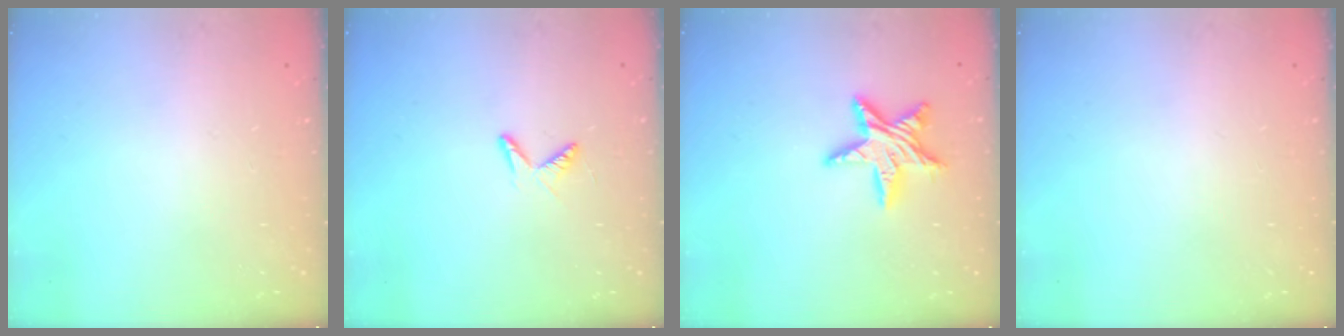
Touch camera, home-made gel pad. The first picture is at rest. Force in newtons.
{"total": 4.8, "press": 4.8, "slide": 0.4}
{"total": 11.3, "press": 11.2, "slide": 0.8}
{"total": 0.0}